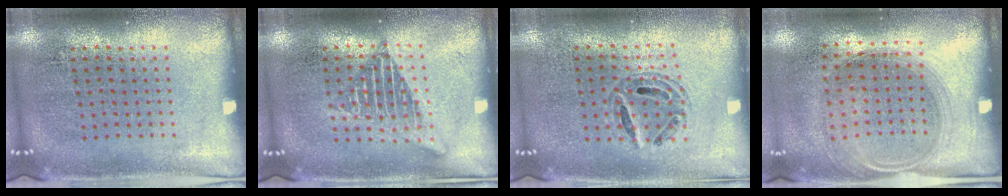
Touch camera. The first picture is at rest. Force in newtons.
{"total": 1.7, "press": 1.7, "slide": 0.2}
{"total": 0.8, "press": 0.7, "slide": 0.2}
{"total": 1.5, "press": 1.3, "slide": 0.8}